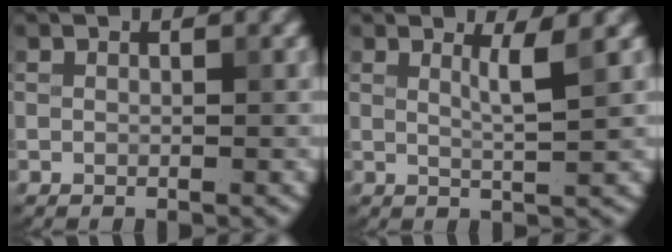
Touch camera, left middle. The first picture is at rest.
{"total": 2.2, "force": [0.9, 0.4, 2.0], "torque": [-0.029, -0.002, 0.013]}